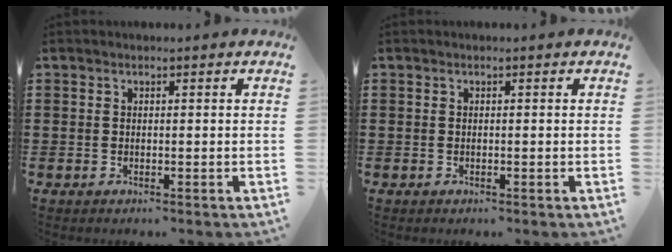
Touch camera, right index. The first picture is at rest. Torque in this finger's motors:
{"motor_torque": [0.11, 0.23, 0.01, -0.01]}